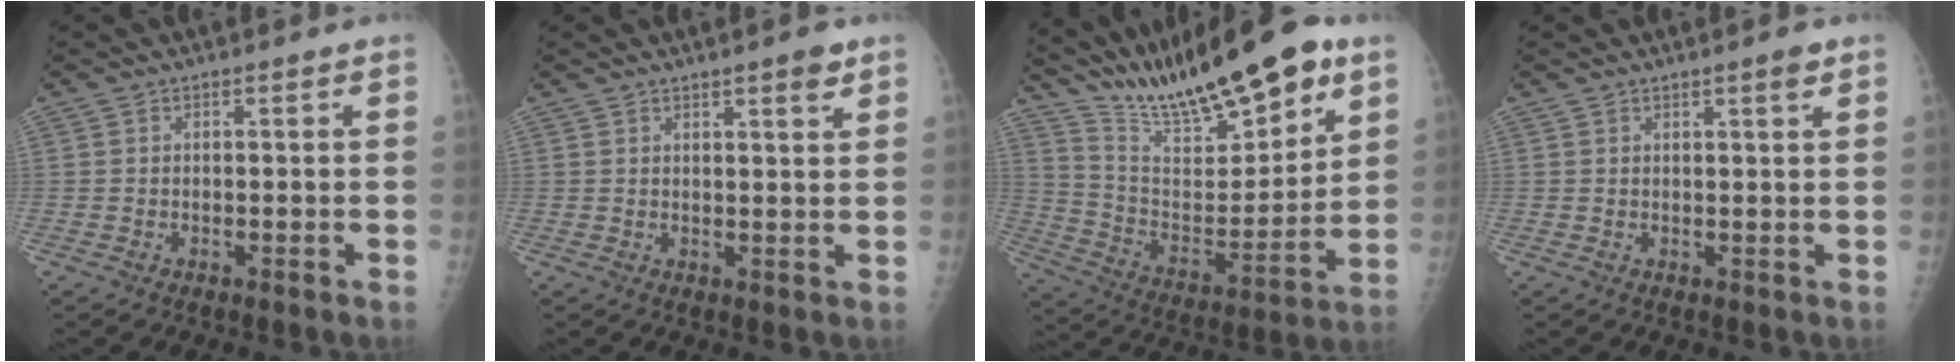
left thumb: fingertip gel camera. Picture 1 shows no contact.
{"total": 3.4, "force": [2.3, 0.6, 2.4], "torque": [-0.029, -0.013, 0.031]}
{"total": 23.4, "force": [17.5, 6.3, 14.2], "torque": [-0.198, -0.077, 0.306]}
{"total": 2.1, "force": [1.4, 0.2, 1.6], "torque": [-0.023, -0.007, 0.019]}